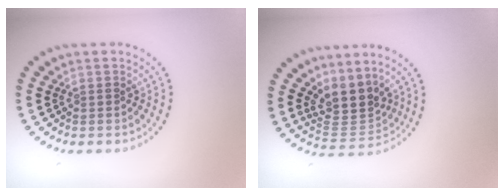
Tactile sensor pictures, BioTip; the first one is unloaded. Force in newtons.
{"total": 3.9, "press": 2.8, "slide": 2.8}